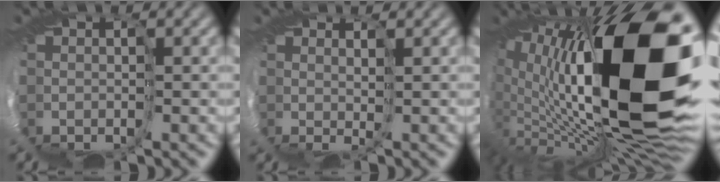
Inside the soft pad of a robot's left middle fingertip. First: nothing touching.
{"total": 1.7, "force": [1.5, -0.2, 0.7], "torque": [-0.010, 0.011, 0.021]}
{"total": 17.4, "force": [3.7, 6.9, 15.5], "torque": [-0.273, 0.001, 0.067]}